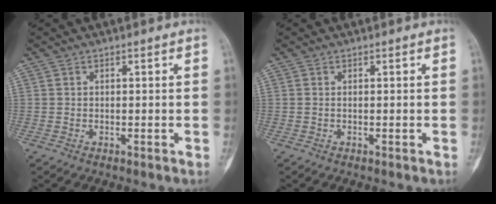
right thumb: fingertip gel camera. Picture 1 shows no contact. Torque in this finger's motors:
{"motor_torque": [-0.21, -0.22, 0.15, 0.15, -0.04]}